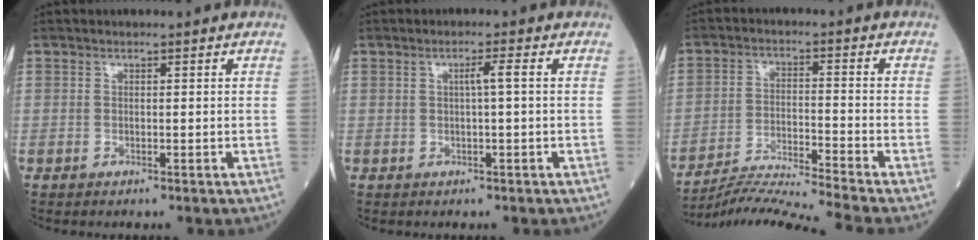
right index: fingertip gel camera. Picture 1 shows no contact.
{"total": 2.0, "force": [0.2, -0.4, 2.0], "torque": [-0.034, 0.002, 0.004]}
{"total": 11.9, "force": [-11.0, -3.5, 3.1], "torque": [-0.044, -0.013, -0.190]}